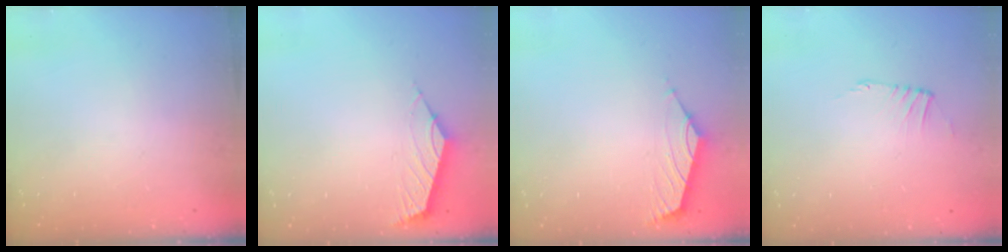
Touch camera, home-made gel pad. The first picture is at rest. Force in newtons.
{"total": 2.4, "press": 2.4, "slide": 0.6}
{"total": 1.8, "press": 1.6, "slide": 0.7}
{"total": 0.0}